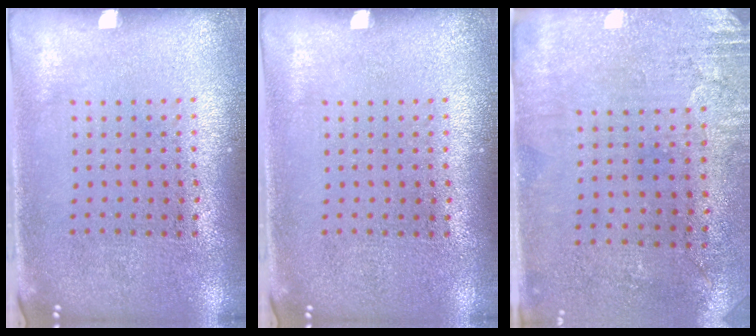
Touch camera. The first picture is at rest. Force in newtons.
{"total": 0.0}
{"total": 2.9, "press": 2.4, "slide": 1.6}